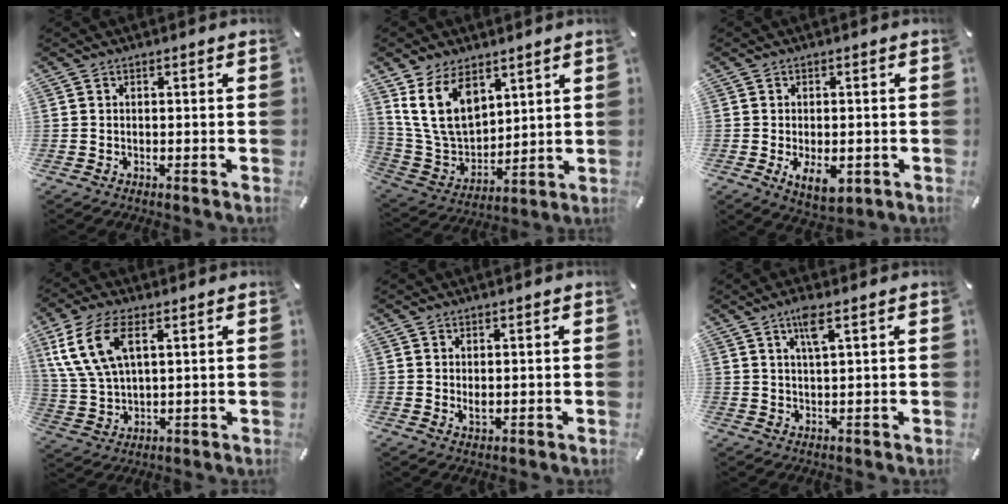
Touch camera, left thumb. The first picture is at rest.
{"total": 14.7, "force": [7.1, 9.9, 8.1], "torque": [-0.199, -0.032, 0.135]}
{"total": 6.4, "force": [-1.6, 3.6, 5.1], "torque": [-0.091, -0.007, -0.030]}
{"total": 12.0, "force": [5.0, 6.5, 8.7], "torque": [-0.210, -0.001, 0.090]}
{"total": 2.0, "force": [0.5, 1.3, 1.5], "torque": [-0.023, -0.002, 0.007]}
{"total": 5.2, "force": [2.9, 0.8, 4.2], "torque": [-0.091, 0.004, 0.048]}